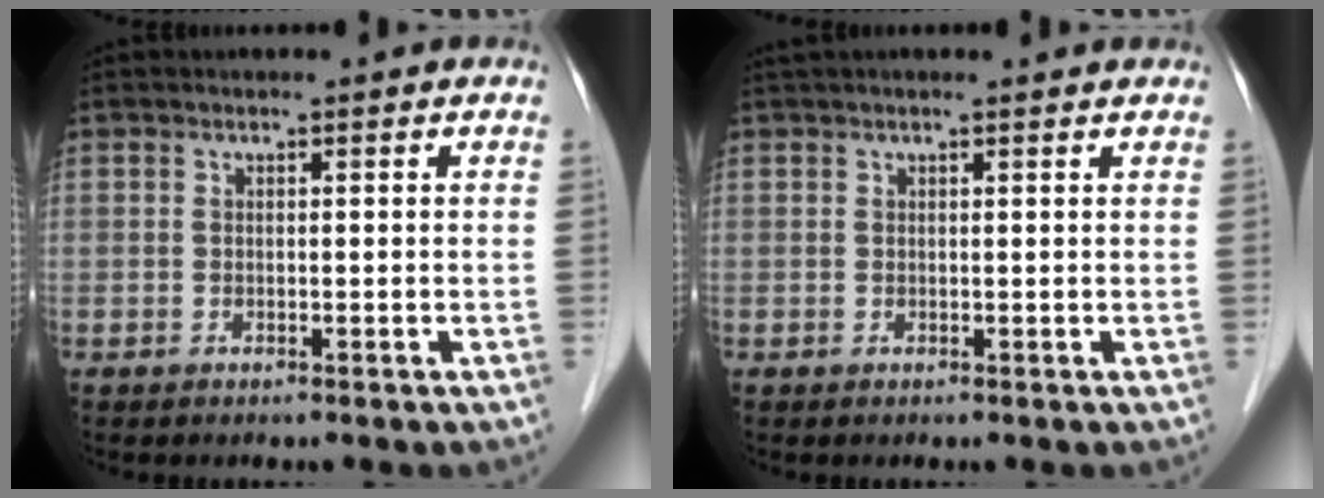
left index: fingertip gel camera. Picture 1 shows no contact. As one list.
[{"total": 4.8, "force": [4.4, 0.5, 1.9], "torque": [-0.024, 0.036, 0.053]}]